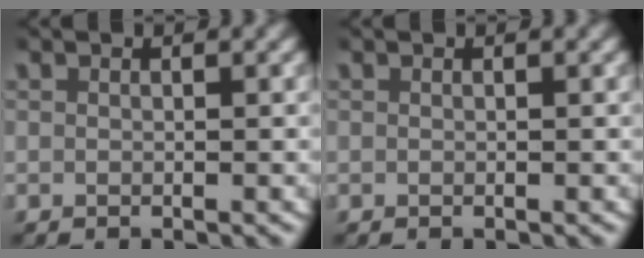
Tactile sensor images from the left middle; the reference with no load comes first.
{"total": 0.0}